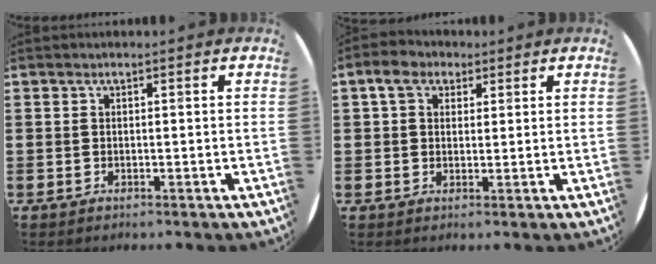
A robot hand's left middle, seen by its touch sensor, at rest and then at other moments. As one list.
[{"total": 3.5, "force": [2.2, 2.3, 1.3], "torque": [-0.028, 0.011, 0.039]}]